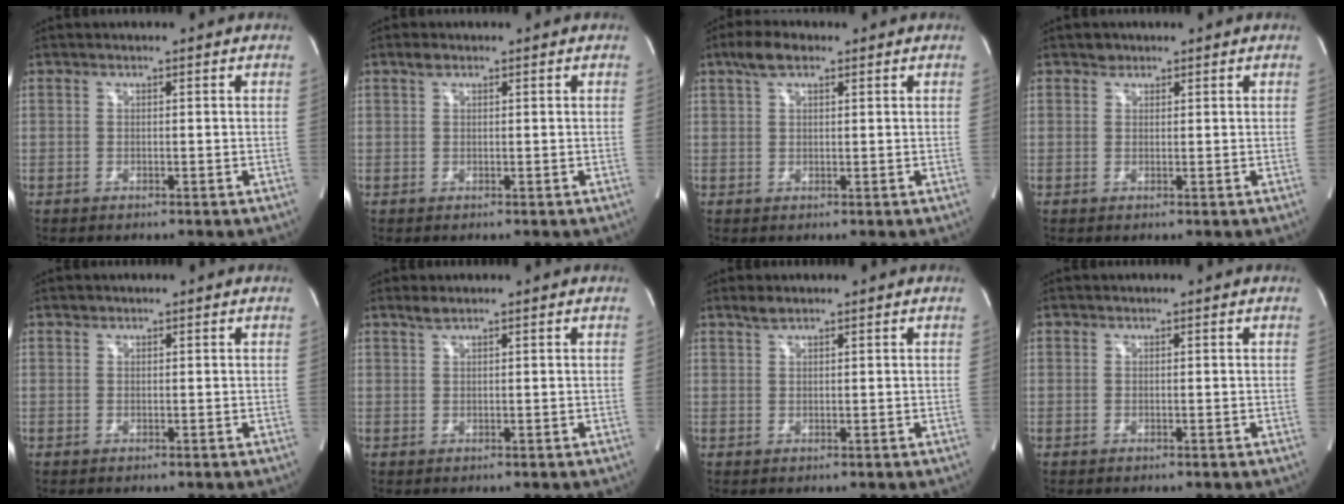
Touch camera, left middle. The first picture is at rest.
{"total": 1.1, "force": [0.8, 0.5, 0.6], "torque": [-0.014, 0.010, 0.015]}
{"total": 4.0, "force": [2.5, 1.6, 2.7], "torque": [-0.060, 0.017, 0.049]}
{"total": 1.1, "force": [0.8, 0.8, 0.0], "torque": [0.004, 0.002, 0.010]}
{"total": 0.5, "force": [0.4, 0.3, 0.0], "torque": [-0.003, 0.002, 0.006]}
{"total": 1.3, "force": [1.1, 0.0, 0.7], "torque": [-0.018, 0.006, 0.026]}
{"total": 1.5, "force": [1.3, 0.3, 0.7], "torque": [-0.019, 0.006, 0.029]}
{"total": 0.0}